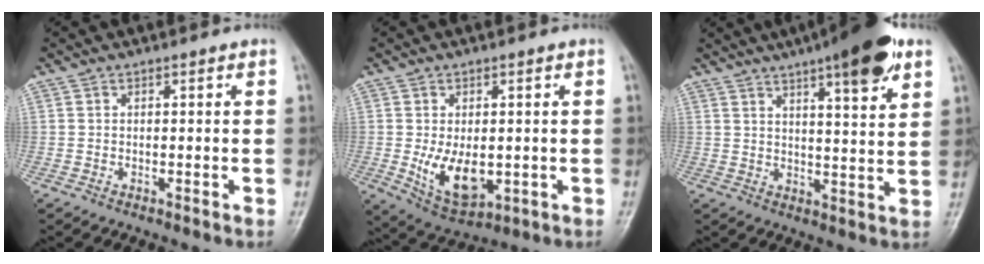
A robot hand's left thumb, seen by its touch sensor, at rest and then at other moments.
{"total": 9.1, "force": [-0.9, 5.2, 7.4], "torque": [-0.111, -0.015, 0.000]}
{"total": 14.2, "force": [8.3, 3.1, 11.1], "torque": [-0.144, -0.029, 0.117]}